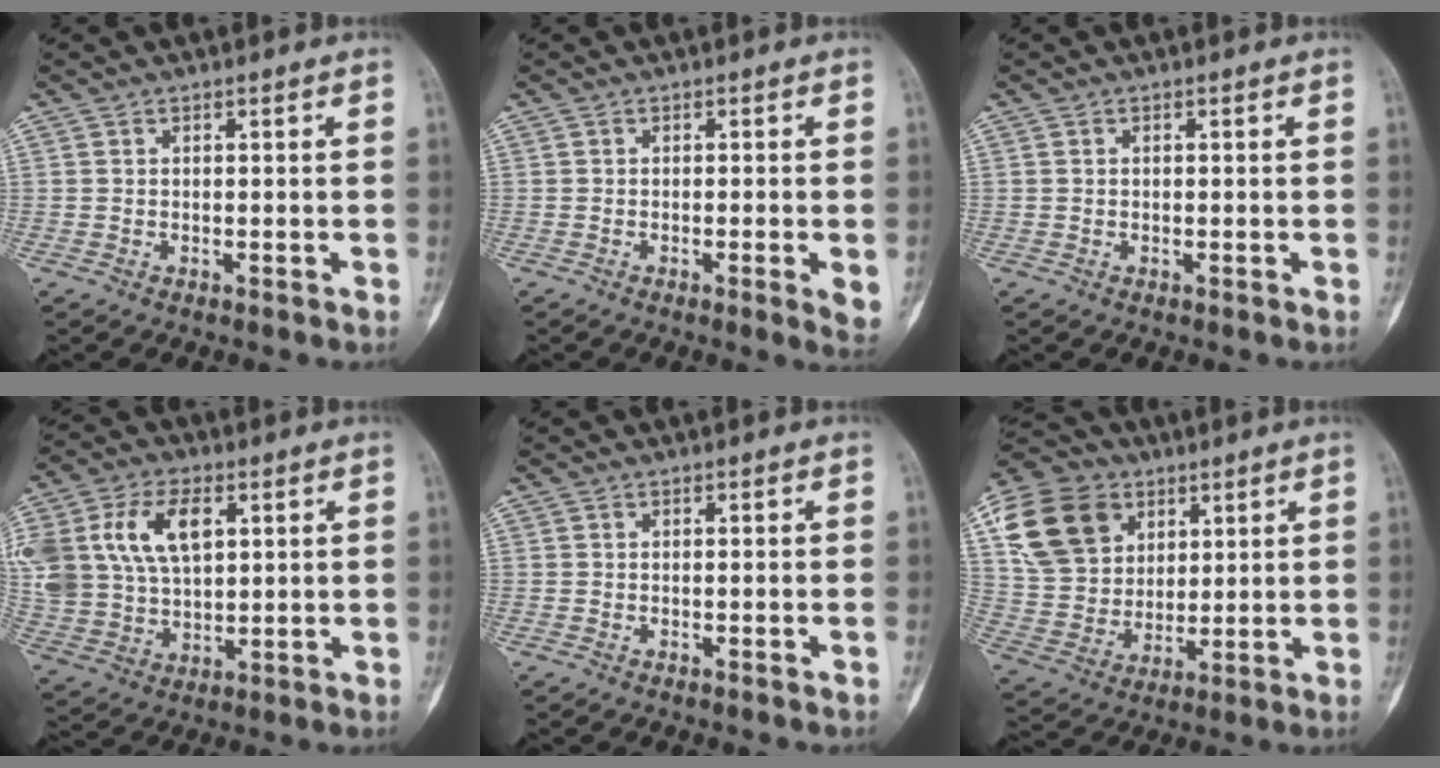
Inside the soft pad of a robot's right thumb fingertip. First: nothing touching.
{"total": 3.8, "force": [-1.0, 0.3, 3.7], "torque": [-0.052, -0.008, -0.016]}
{"total": 0.0}
{"total": 19.8, "force": [6.1, 12.8, 13.8], "torque": [-0.302, 0.010, 0.119]}
{"total": 0.8, "force": [-0.6, -0.3, 0.5], "torque": [-0.001, 0.011, -0.010]}
{"total": 17.8, "force": [7.1, 13.9, 8.6], "torque": [-0.146, -0.003, 0.134]}